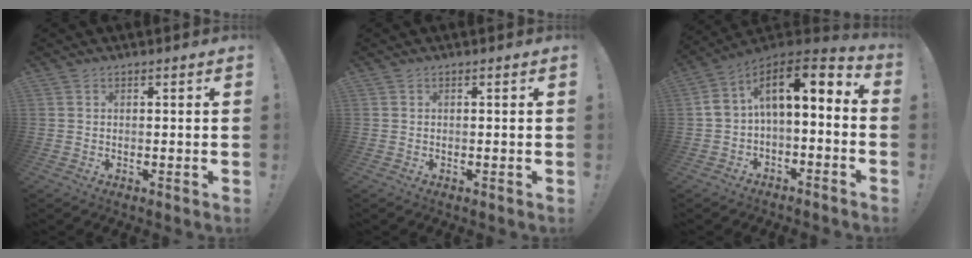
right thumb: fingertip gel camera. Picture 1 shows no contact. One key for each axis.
{"total": 0.0}
{"total": 9.5, "fx": 0.7, "fy": 5.1, "fz": 8.0, "tx": -0.129, "ty": -0.007, "tz": 0.008}